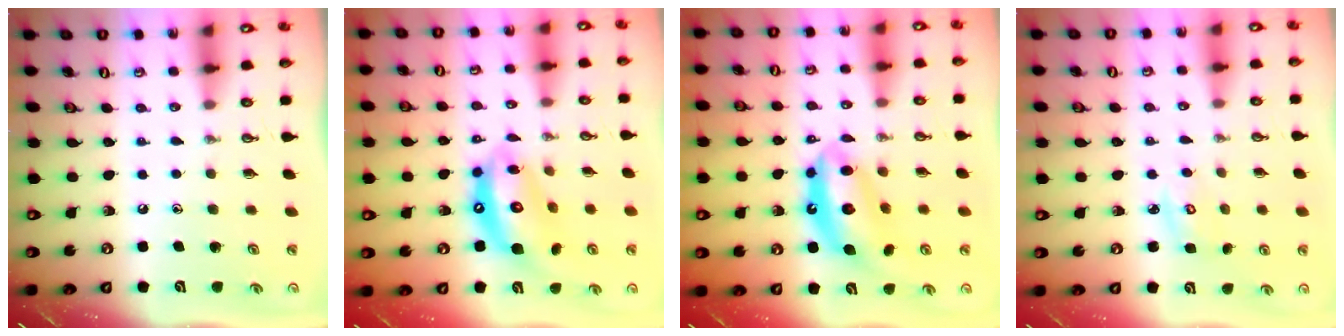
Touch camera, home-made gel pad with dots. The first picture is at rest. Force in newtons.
{"total": 14.4, "press": 14.3, "slide": 1.7}
{"total": 13.4, "press": 13.4, "slide": 1.0}
{"total": 4.4, "press": 4.4, "slide": 0.5}